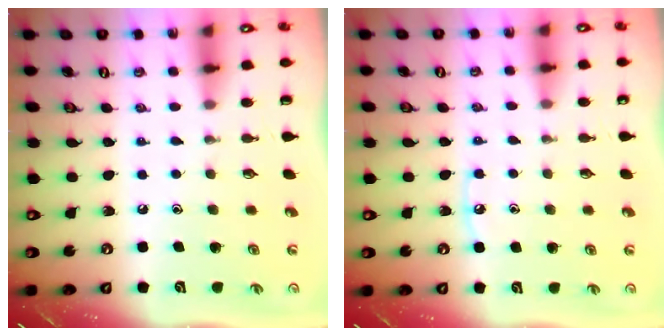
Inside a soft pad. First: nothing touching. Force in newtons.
{"total": 3.7, "press": 3.7, "slide": 0.5}